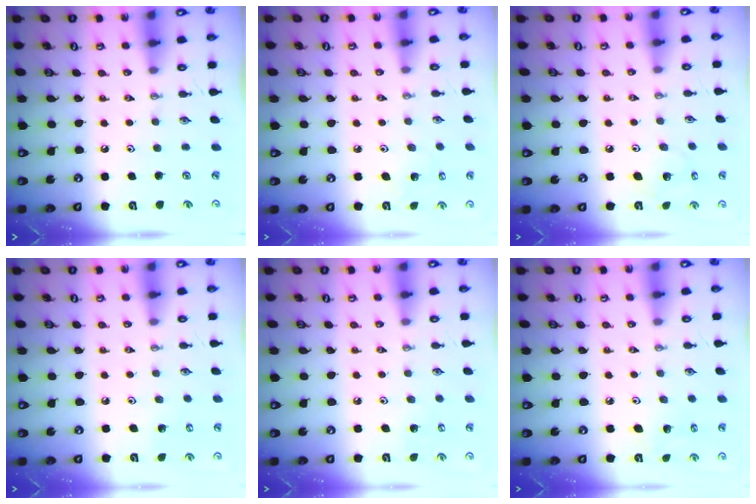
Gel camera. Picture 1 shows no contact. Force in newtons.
{"total": 6.1, "press": 6.1, "slide": 0.7}
{"total": 7.2, "press": 7.0, "slide": 1.8}
{"total": 4.2, "press": 4.2, "slide": 0.3}
{"total": 4.1, "press": 4.1, "slide": 0.2}
{"total": 5.4, "press": 5.1, "slide": 1.7}